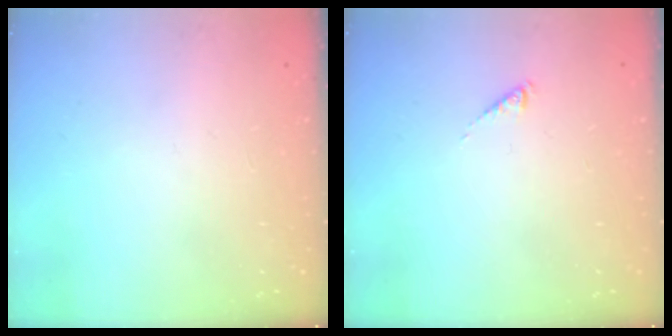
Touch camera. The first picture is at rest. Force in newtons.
{"total": 0.0}